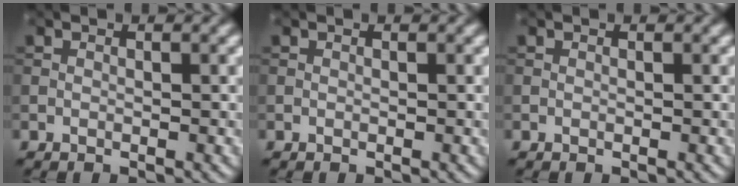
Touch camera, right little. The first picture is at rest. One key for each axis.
{"total": 0.0}
{"total": 0.0}